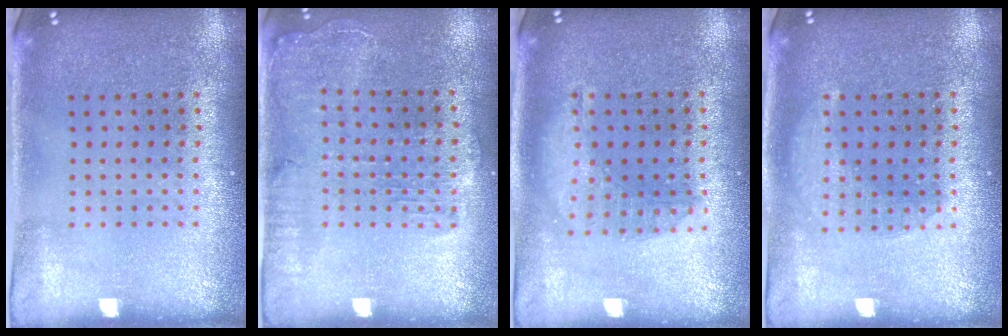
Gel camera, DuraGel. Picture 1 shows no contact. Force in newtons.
{"total": 1.4, "press": 1.4, "slide": 0.3}
{"total": 1.5, "press": 1.5, "slide": 0.5}
{"total": 1.8, "press": 1.8, "slide": 0.2}